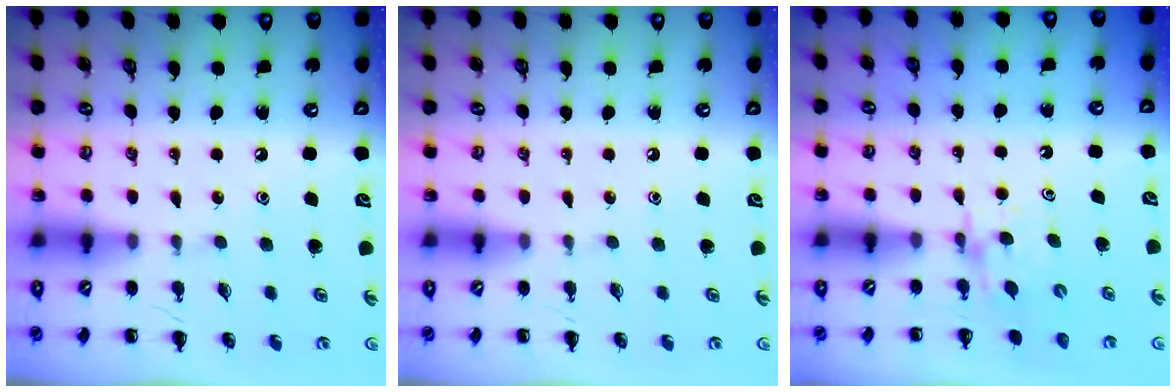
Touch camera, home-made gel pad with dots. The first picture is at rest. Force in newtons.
{"total": 0.0}
{"total": 4.4, "press": 4.3, "slide": 1.3}